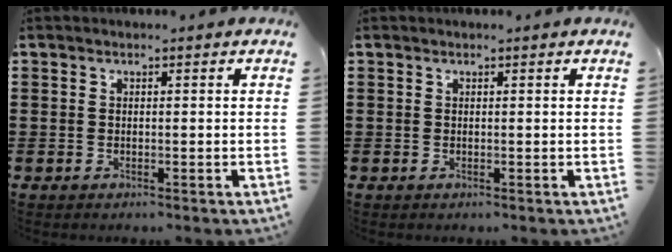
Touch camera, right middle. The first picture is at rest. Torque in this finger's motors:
{"motor_torque": [0.14, -0.18, 0.05, 0.02]}